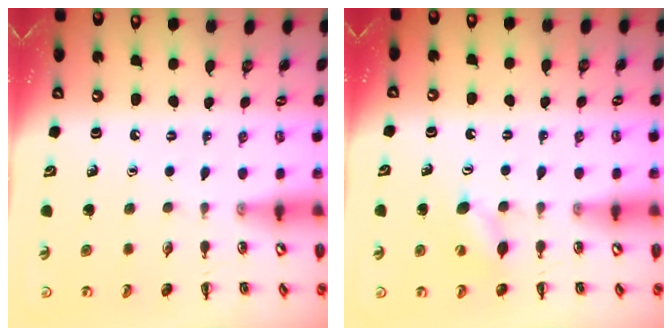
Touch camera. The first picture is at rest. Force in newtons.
{"total": 7.0, "press": 6.9, "slide": 1.3}